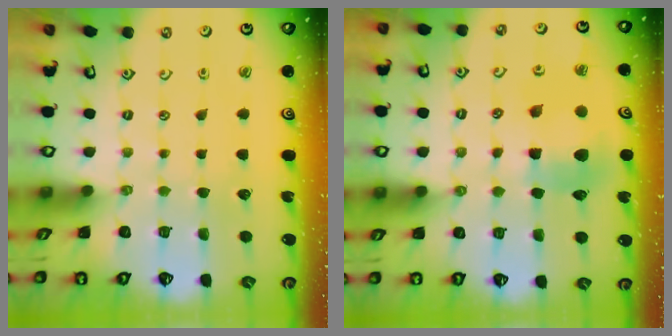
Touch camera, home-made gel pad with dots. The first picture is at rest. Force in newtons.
{"total": 9.6, "press": 9.6, "slide": 0.8}